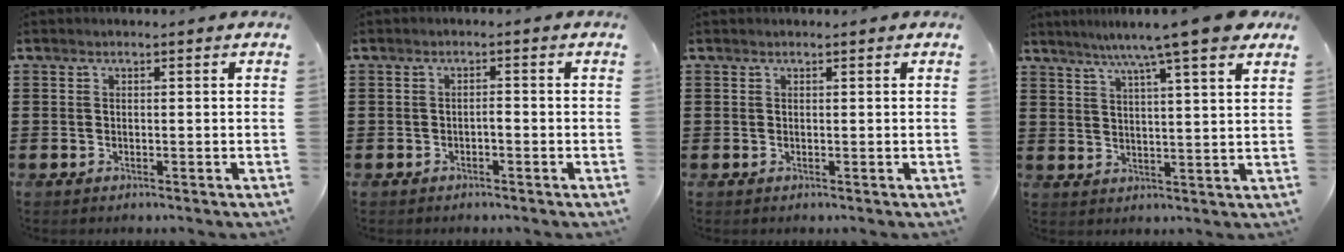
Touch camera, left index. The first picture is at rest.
{"total": 1.0, "force": [-0.7, 0.3, 0.8], "torque": [-0.018, -0.003, -0.013]}
{"total": 0.0}
{"total": 9.1, "force": [7.2, -0.1, 5.5], "torque": [-0.118, -0.021, 0.123]}